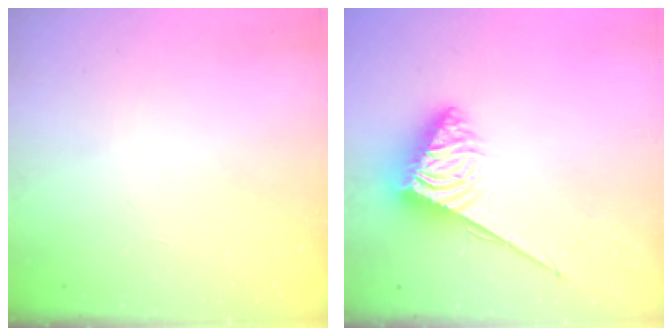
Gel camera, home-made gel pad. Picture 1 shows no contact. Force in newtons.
{"total": 3.9, "press": 3.8, "slide": 0.4}